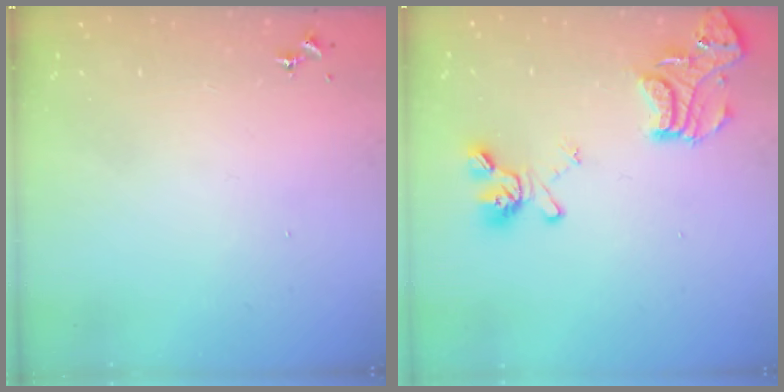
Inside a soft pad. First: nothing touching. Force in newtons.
{"total": 17.1, "press": 17.0, "slide": 1.7}